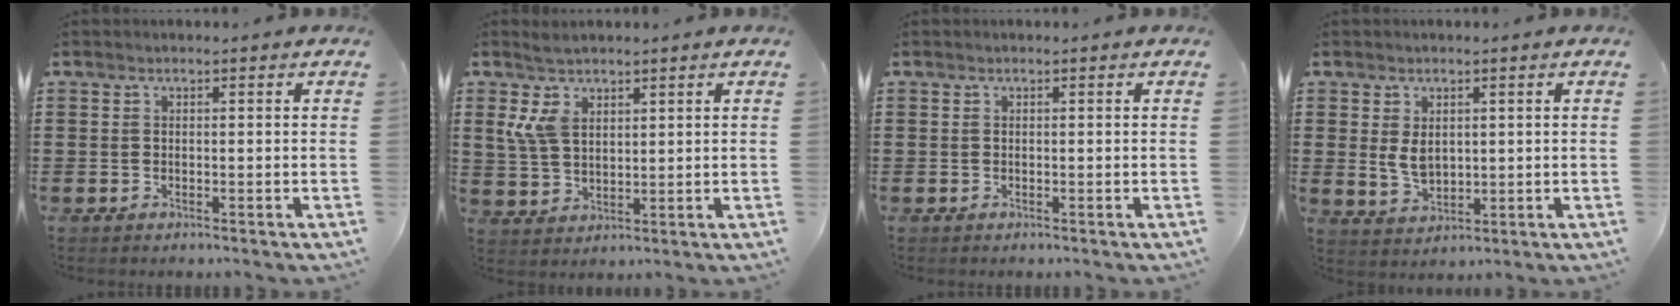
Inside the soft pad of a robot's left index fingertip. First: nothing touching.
{"total": 5.7, "force": [3.2, 3.3, 3.4], "torque": [-0.086, 0.007, 0.058]}
{"total": 0.0}
{"total": 4.0, "force": [1.0, 2.7, 2.8], "torque": [-0.060, 0.001, 0.013]}